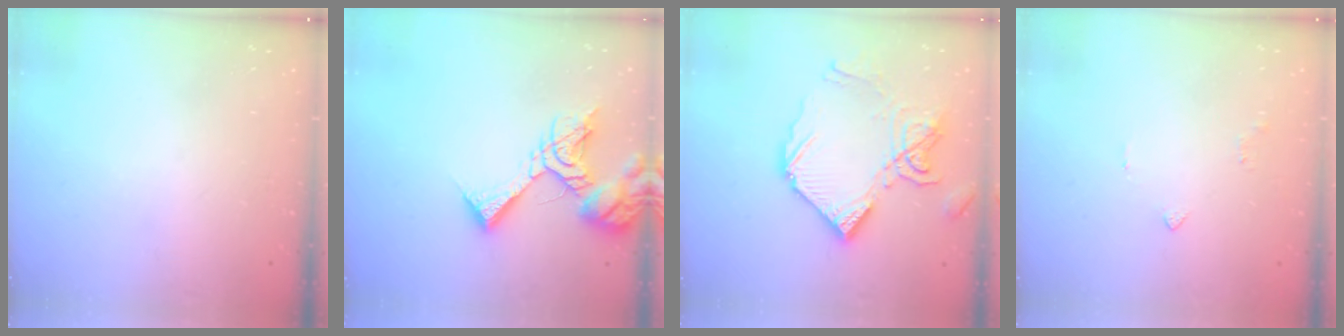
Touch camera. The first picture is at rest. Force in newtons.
{"total": 11.8, "press": 11.6, "slide": 1.6}
{"total": 14.4, "press": 14.4, "slide": 0.9}
{"total": 2.2, "press": 2.1, "slide": 0.5}